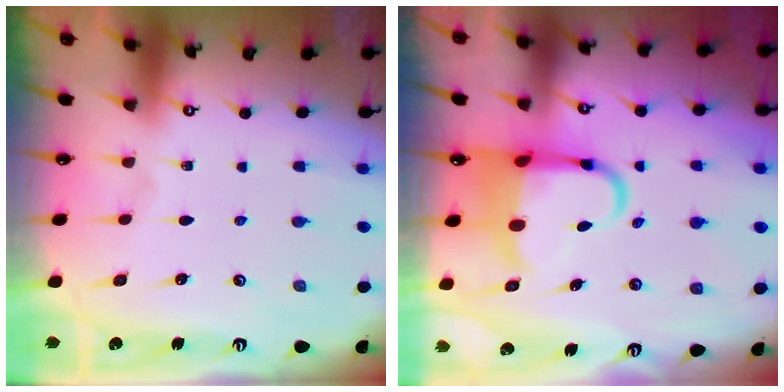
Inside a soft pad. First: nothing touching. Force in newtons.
{"total": 8.6, "press": 8.4, "slide": 1.7}